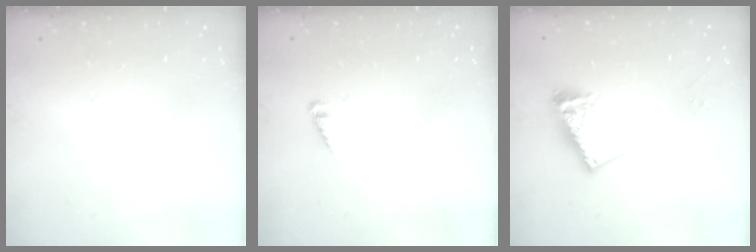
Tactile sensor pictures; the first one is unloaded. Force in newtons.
{"total": 2.9, "press": 2.9, "slide": 0.3}
{"total": 11.2, "press": 11.2, "slide": 1.1}